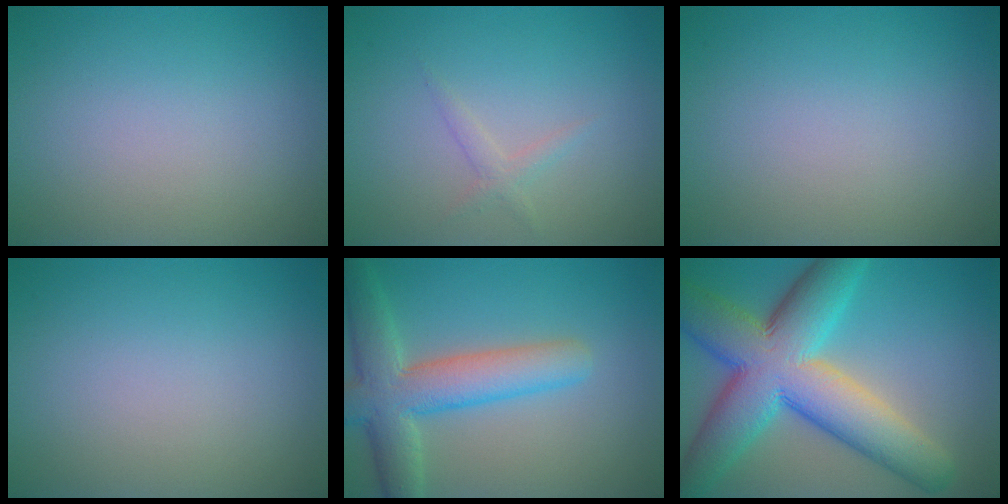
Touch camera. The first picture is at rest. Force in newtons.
{"total": 1.2, "press": 1.2, "slide": 0.1}
{"total": 0.0}
{"total": 0.0}
{"total": 6.8, "press": 6.8, "slide": 0.3}
{"total": 12.3, "press": 12.3, "slide": 0.5}